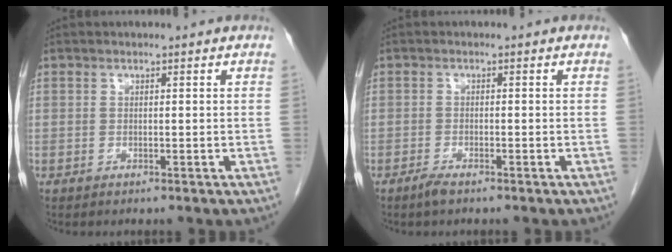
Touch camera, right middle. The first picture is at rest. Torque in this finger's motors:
{"motor_torque": [-0.04, -0.14, 0.01, 0.01]}